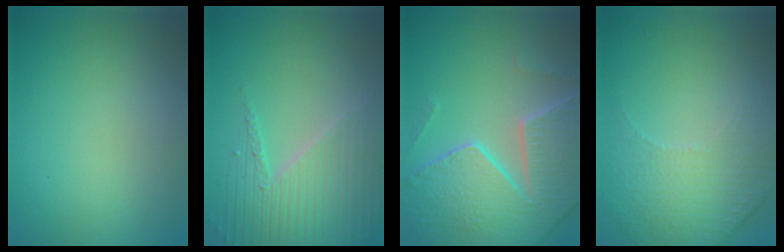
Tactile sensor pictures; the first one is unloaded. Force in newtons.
{"total": 4.3, "press": 4.3, "slide": 0.6}
{"total": 7.9, "press": 5.6, "slide": 5.6}
{"total": 4.9, "press": 3.2, "slide": 3.6}